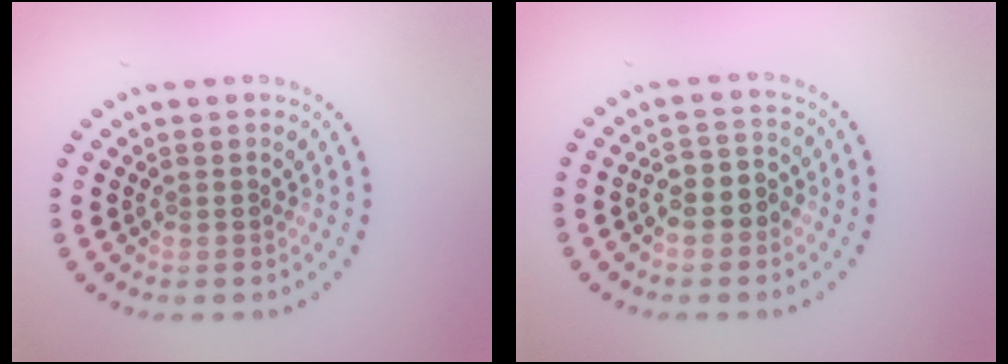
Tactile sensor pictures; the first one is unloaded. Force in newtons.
{"total": 2.8, "press": 2.5, "slide": 1.3}